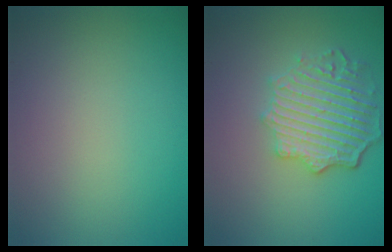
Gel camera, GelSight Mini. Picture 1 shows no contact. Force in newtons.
{"total": 5.8, "press": 4.6, "slide": 3.6}